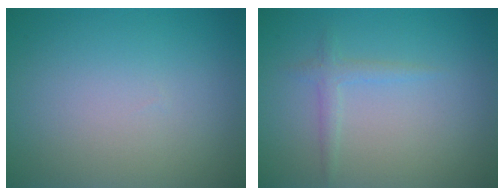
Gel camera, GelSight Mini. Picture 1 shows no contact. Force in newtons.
{"total": 1.4, "press": 1.4, "slide": 0.1}